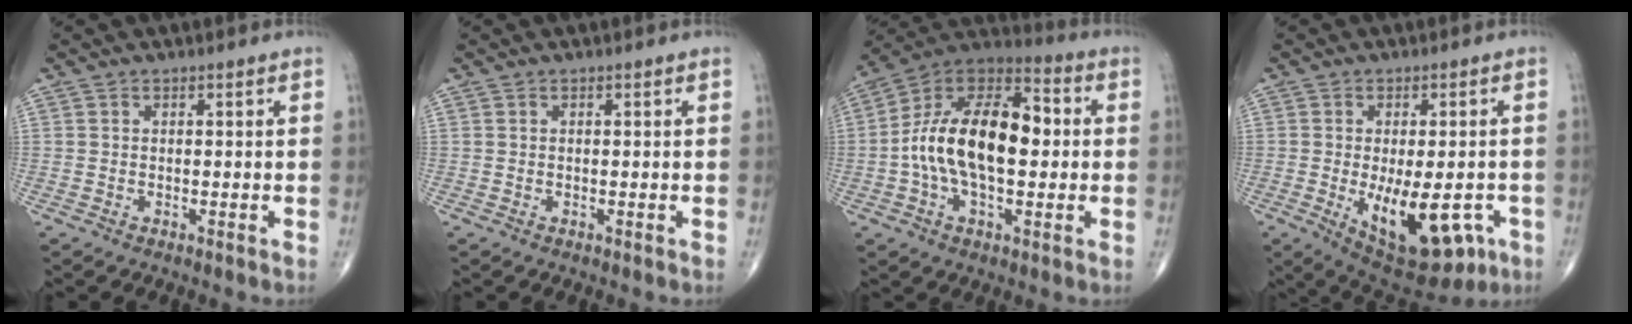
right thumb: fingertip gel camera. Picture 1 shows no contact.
{"total": 0.0}
{"total": 19.9, "force": [0.0, 10.6, 16.9], "torque": [-0.290, 0.037, -0.008]}
{"total": 16.1, "force": [-5.0, 7.7, 13.3], "torque": [-0.182, -0.005, -0.050]}